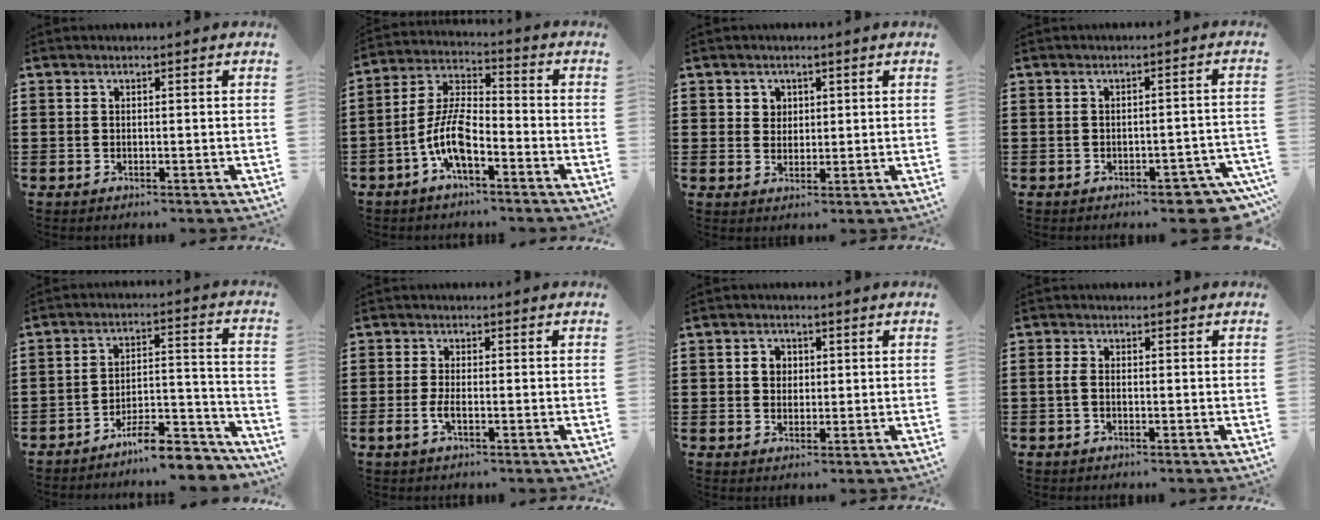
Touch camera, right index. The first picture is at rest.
{"total": 8.5, "force": [-4.0, 3.2, 6.8], "torque": [-0.168, -0.005, -0.083]}
{"total": 2.2, "force": [1.1, 1.9, 0.3], "torque": [-0.014, 0.008, 0.020]}
{"total": 3.7, "force": [-3.1, 0.7, 1.8], "torque": [-0.029, -0.003, -0.058]}
{"total": 9.3, "force": [-8.3, 1.8, 3.9], "torque": [-0.047, 0.034, -0.153]}
{"total": 2.4, "force": [-0.9, 0.5, 2.1], "torque": [-0.052, -0.007, -0.022]}
{"total": 2.6, "force": [0.5, 2.3, 1.2], "torque": [-0.031, 0.010, 0.006]}
{"total": 1.5, "force": [-0.5, 0.6, 1.2], "torque": [-0.031, -0.003, -0.013]}